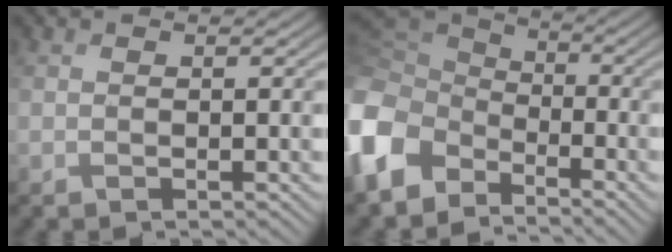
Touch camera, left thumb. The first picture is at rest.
{"total": 11.2, "force": [-4.9, 7.7, 6.5], "torque": [-0.201, -0.018, -0.112]}